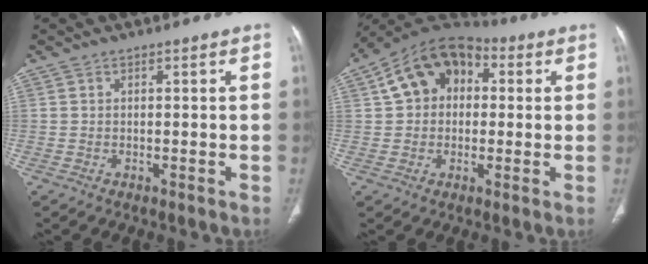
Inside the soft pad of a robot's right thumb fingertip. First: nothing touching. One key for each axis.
{"total": 12.8, "fx": 2.6, "fy": 9.4, "fz": 8.2, "tx": -0.114, "ty": 0.032, "tz": 0.031}